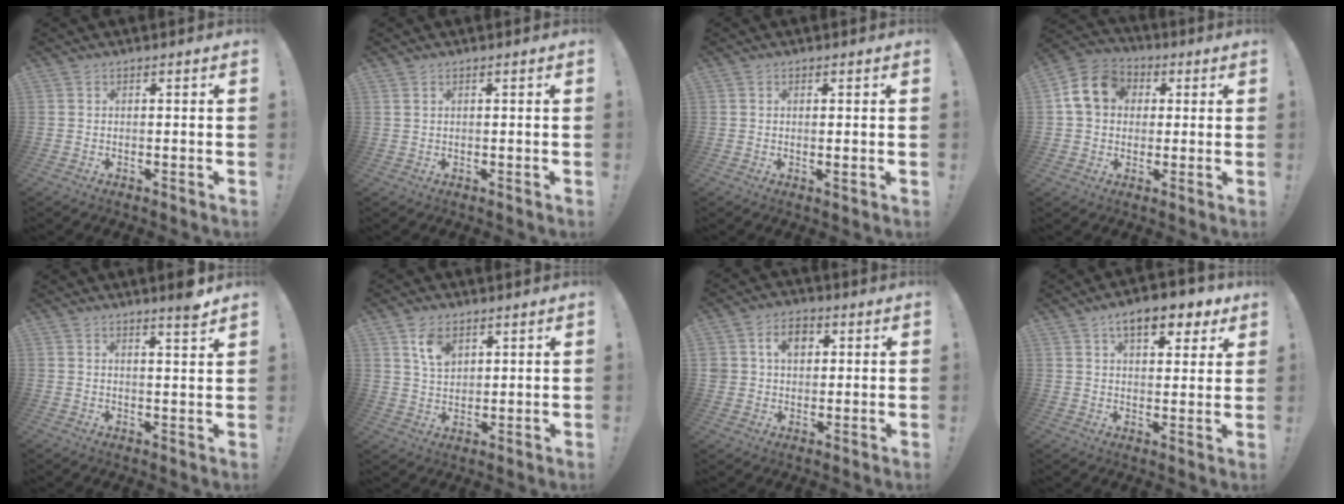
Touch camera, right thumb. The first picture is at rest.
{"total": 0.8, "force": [0.5, 0.3, 0.5], "torque": [-0.015, 0.002, 0.011]}
{"total": 1.2, "force": [0.3, -0.1, 1.2], "torque": [-0.018, -0.004, 0.005]}
{"total": 11.9, "force": [3.2, 9.7, 6.0], "torque": [-0.088, 0.006, 0.067]}
{"total": 4.3, "force": [3.3, -0.4, 2.8], "torque": [-0.033, -0.029, 0.050]}
{"total": 7.8, "force": [4.4, 5.0, 4.1], "torque": [-0.059, -0.018, 0.080]}
{"total": 8.6, "force": [3.0, 6.8, 4.2], "torque": [-0.061, 0.000, 0.056]}
{"total": 10.5, "force": [6.2, 4.8, 7.0], "torque": [-0.096, -0.029, 0.106]}